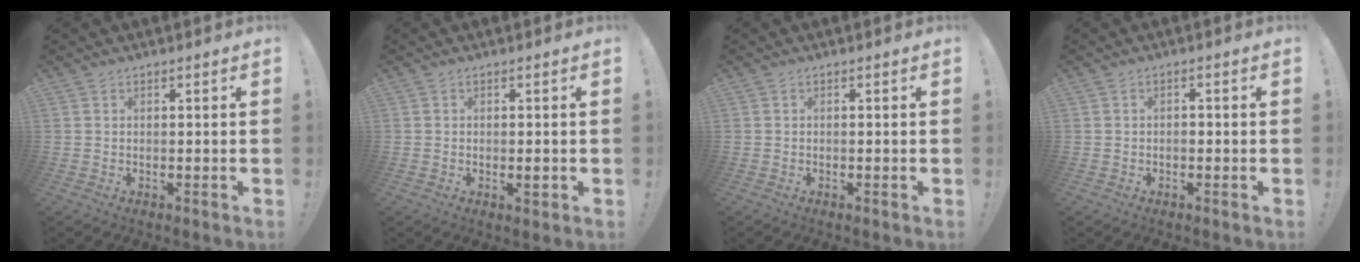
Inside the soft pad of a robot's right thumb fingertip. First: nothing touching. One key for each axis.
{"total": 1.4, "fx": -0.3, "fy": 0.8, "fz": 1.1, "tx": -0.006, "ty": -0.002, "tz": -0.007}
{"total": 0.0}
{"total": 1.2, "fx": -0.9, "fy": 0.4, "fz": 0.6, "tx": -0.015, "ty": 0.005, "tz": -0.016}